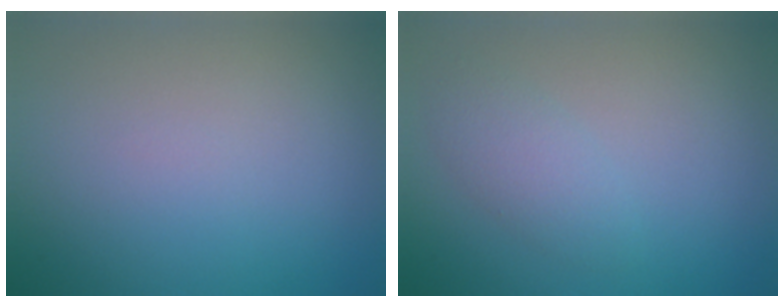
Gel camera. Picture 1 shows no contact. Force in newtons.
{"total": 2.2, "press": 2.2, "slide": 0.1}